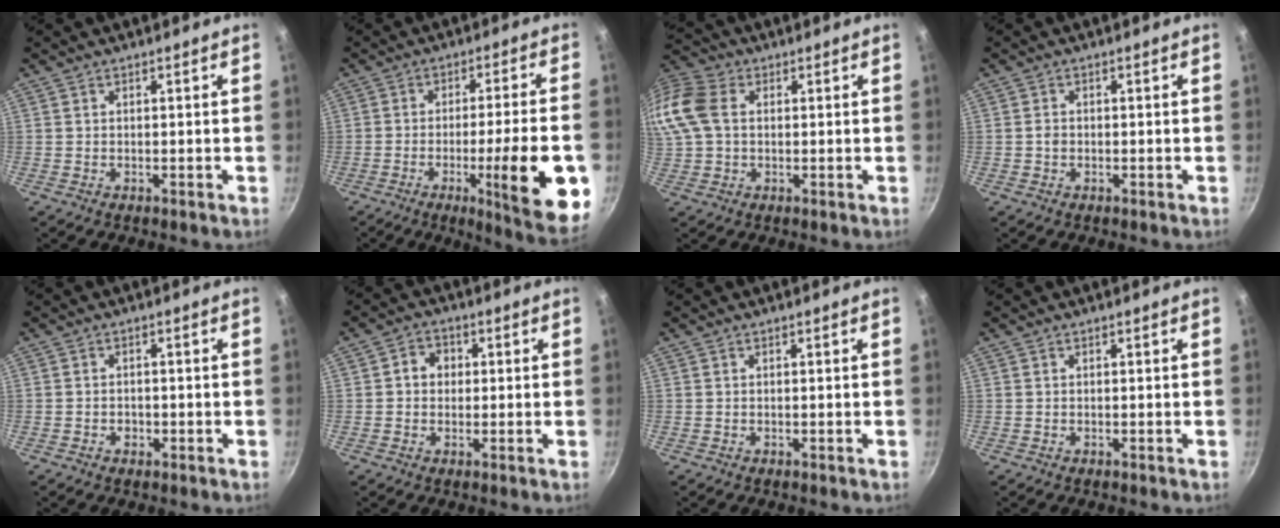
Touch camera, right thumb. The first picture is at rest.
{"total": 17.5, "force": [-5.4, 2.7, 16.4], "torque": [-0.217, 0.014, -0.072]}
{"total": 17.1, "force": [2.8, 12.8, 11.0], "torque": [-0.269, 0.040, 0.043]}
{"total": 1.3, "force": [-0.2, 1.1, 0.7], "torque": [-0.011, 0.005, -0.003]}
{"total": 1.8, "force": [-0.7, 1.4, 0.9], "torque": [-0.012, 0.007, -0.010]}
{"total": 4.4, "force": [0.5, 3.8, 2.1], "torque": [-0.012, 0.007, 0.001]}
{"total": 0.0}
{"total": 0.0}